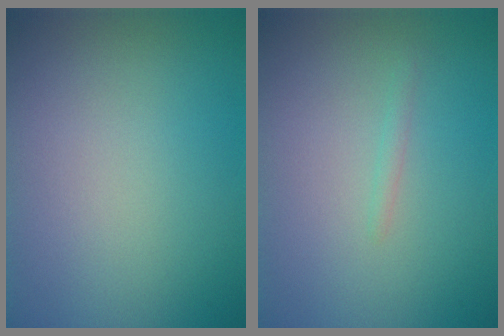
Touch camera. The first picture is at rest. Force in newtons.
{"total": 0.7, "press": 0.7, "slide": 0.1}